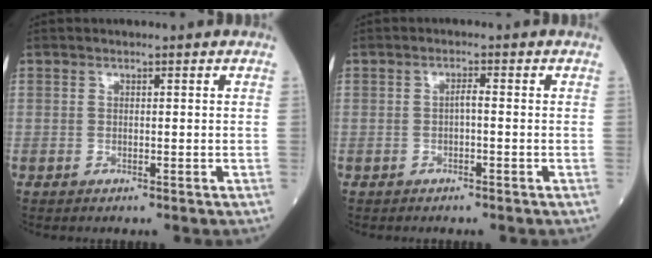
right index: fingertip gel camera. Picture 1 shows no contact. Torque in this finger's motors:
{"motor_torque": [0.31, 0.12, 0.16, 0.04]}